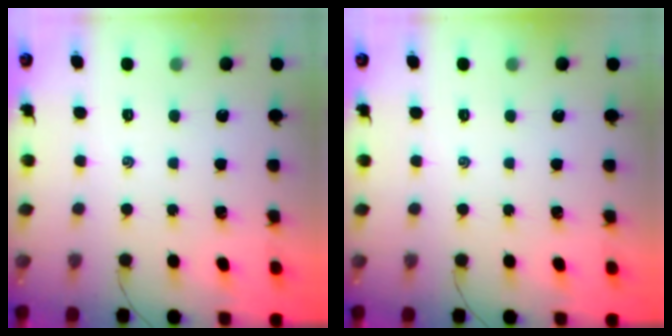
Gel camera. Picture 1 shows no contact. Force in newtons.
{"total": 0.0}